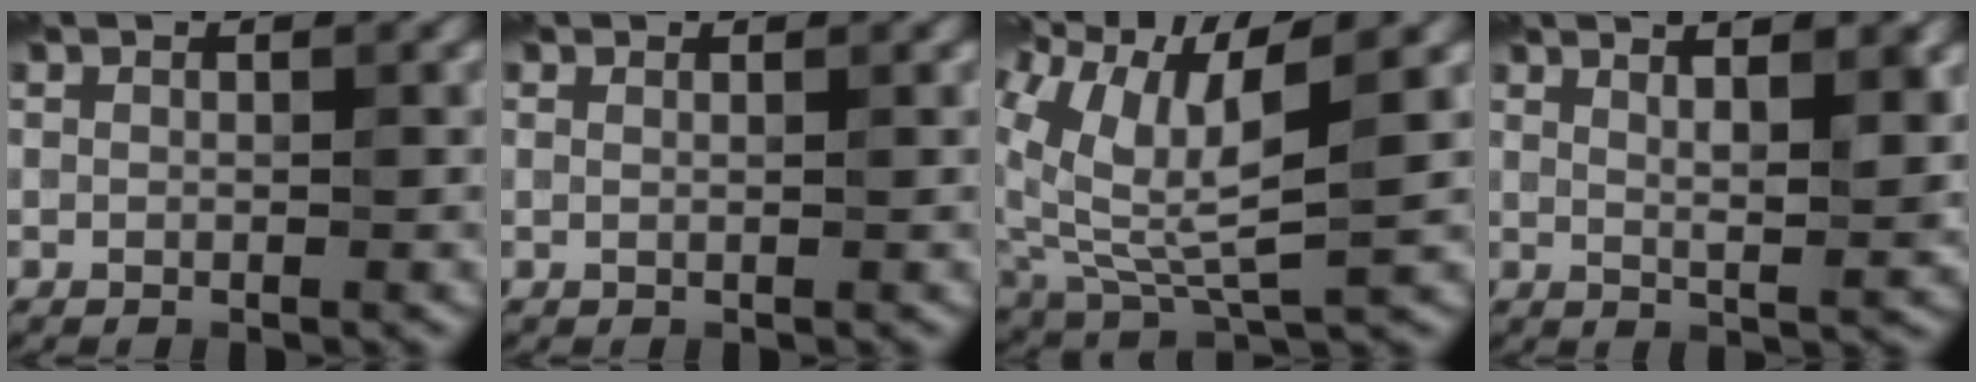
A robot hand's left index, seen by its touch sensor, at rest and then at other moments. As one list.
[{"total": 0.0}, {"total": 9.0, "force": [4.2, 2.7, 7.5], "torque": [-0.167, 0.005, 0.090]}, {"total": 5.2, "force": [2.7, 1.2, 4.3], "torque": [-0.047, 0.016, 0.026]}]